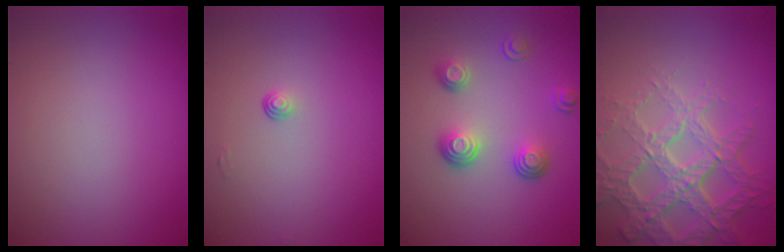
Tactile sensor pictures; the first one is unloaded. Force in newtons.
{"total": 0.6, "press": 0.4, "slide": 0.5}
{"total": 3.5, "press": 2.6, "slide": 2.4}
{"total": 6.8, "press": 5.1, "slide": 4.5}